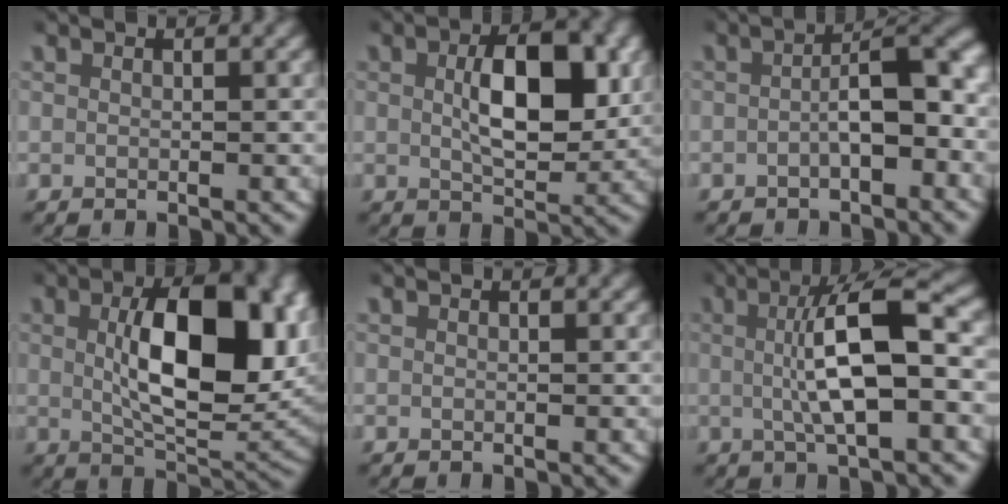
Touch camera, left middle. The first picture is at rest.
{"total": 6.6, "force": [1.1, 3.2, 5.6], "torque": [-0.091, -0.005, 0.019]}
{"total": 5.0, "force": [-1.3, 1.7, 4.5], "torque": [-0.054, 0.005, -0.020]}
{"total": 11.7, "force": [1.8, 5.2, 10.3], "torque": [-0.150, -0.007, 0.029]}
{"total": 0.0}
{"total": 6.9, "force": [0.4, 1.6, 6.7], "torque": [-0.107, 0.020, 0.003]}